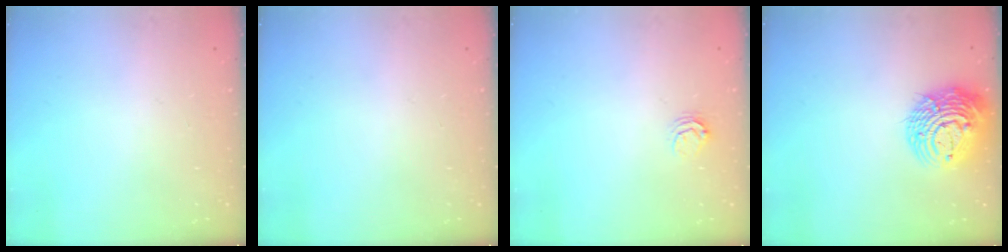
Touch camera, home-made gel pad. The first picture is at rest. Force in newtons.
{"total": 0.0}
{"total": 3.4, "press": 3.4, "slide": 0.2}
{"total": 14.9, "press": 14.8, "slide": 1.7}